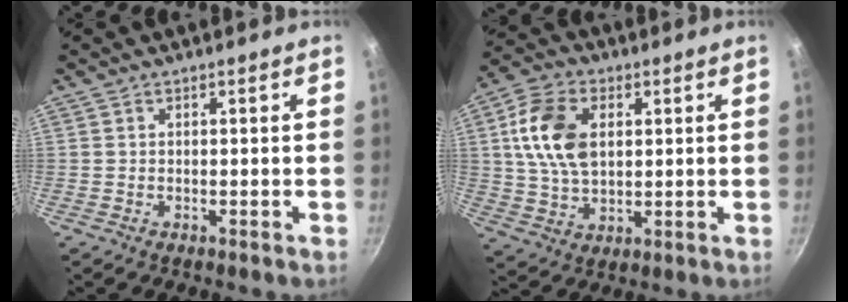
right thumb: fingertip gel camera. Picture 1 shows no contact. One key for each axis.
{"total": 12.9, "fx": 2.7, "fy": 8.4, "fz": 9.4, "tx": -0.163, "ty": 0.003, "tz": 0.047}